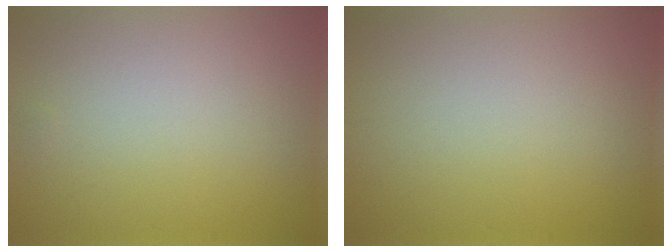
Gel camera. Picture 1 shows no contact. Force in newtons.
{"total": 0.0}